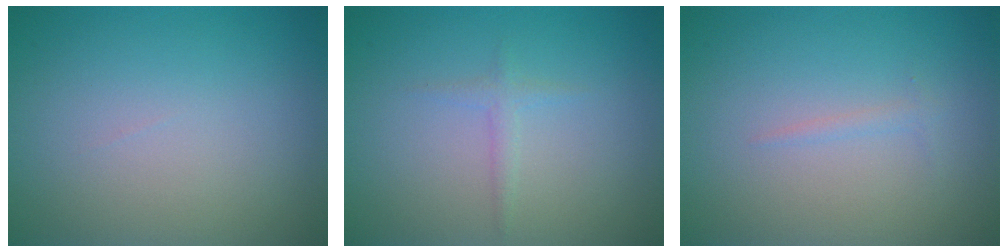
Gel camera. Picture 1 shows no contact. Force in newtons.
{"total": 1.0, "press": 1.0, "slide": 0.1}
{"total": 0.7, "press": 0.7, "slide": 0.0}